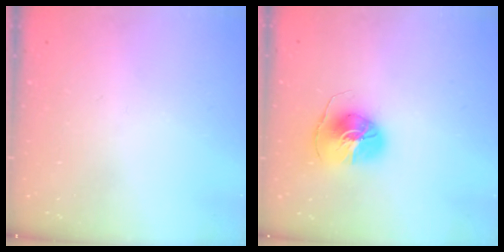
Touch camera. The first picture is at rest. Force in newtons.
{"total": 8.5, "press": 8.5, "slide": 0.2}